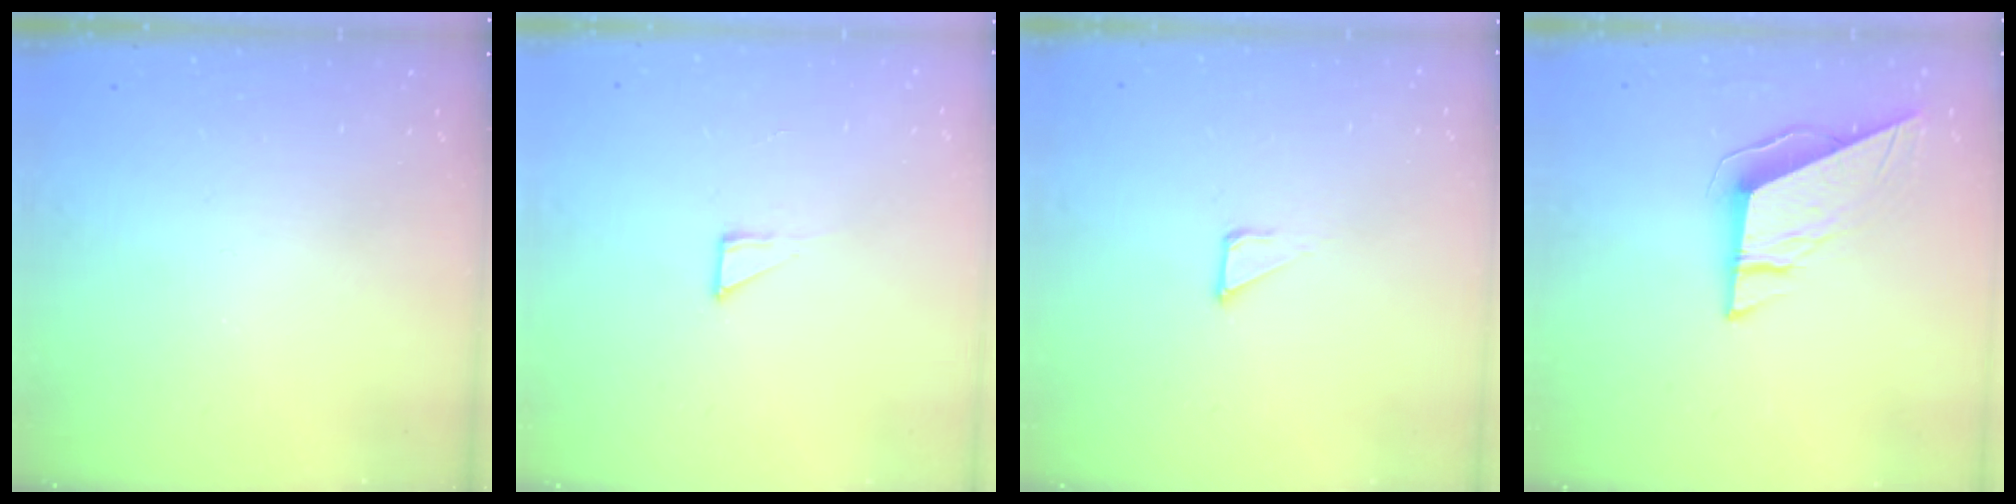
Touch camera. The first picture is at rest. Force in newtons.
{"total": 4.1, "press": 4.1, "slide": 0.3}
{"total": 2.8, "press": 2.8, "slide": 0.1}
{"total": 9.0, "press": 9.0, "slide": 1.0}